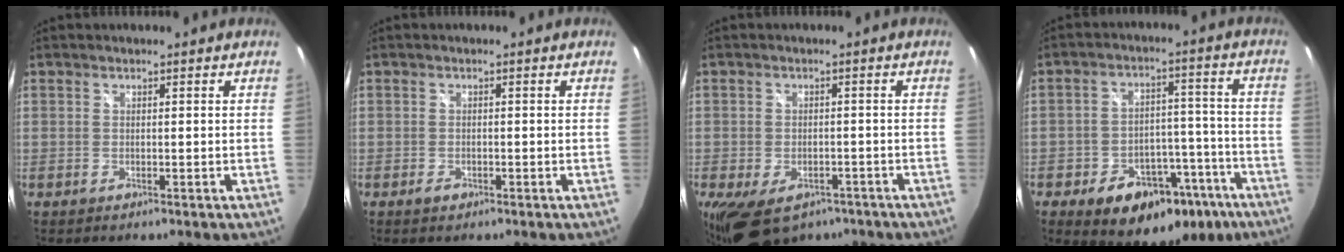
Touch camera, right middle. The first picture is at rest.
{"total": 1.6, "force": [-1.0, 0.8, 0.9], "torque": [-0.017, -0.004, -0.019]}
{"total": 11.6, "force": [-7.1, 6.7, 6.4], "torque": [-0.127, -0.023, -0.105]}
{"total": 19.5, "force": [-11.7, 11.7, 10.4], "torque": [-0.177, 0.025, -0.145]}